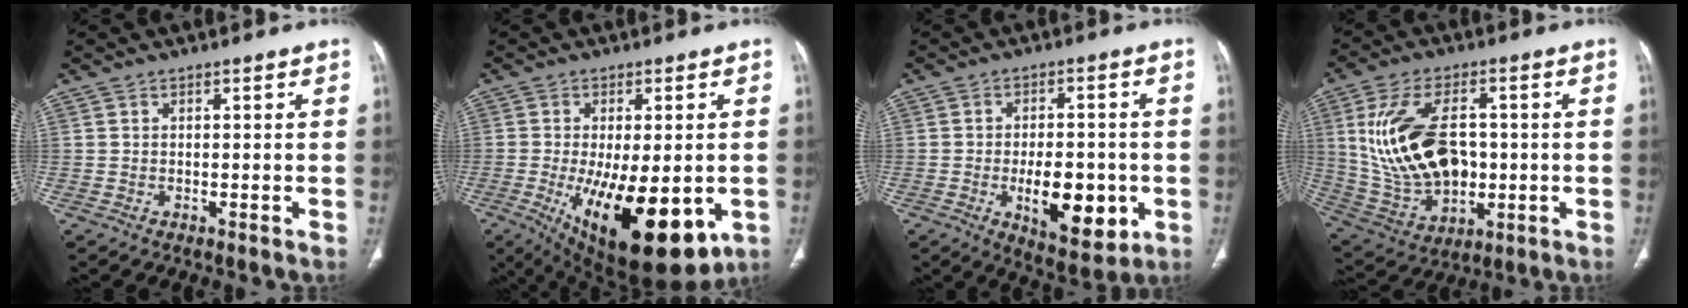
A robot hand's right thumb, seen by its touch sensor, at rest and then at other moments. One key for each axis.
{"total": 20.9, "fx": -6.4, "fy": 8.6, "fz": 18.0, "tx": -0.258, "ty": -0.025, "tz": -0.072}
{"total": 12.7, "fx": -3.3, "fy": 6.1, "fz": 10.6, "tx": -0.132, "ty": 0.001, "tz": -0.035}
{"total": 19.2, "fx": 1.3, "fy": 12.0, "fz": 14.9, "tx": -0.268, "ty": -0.002, "tz": 0.042}